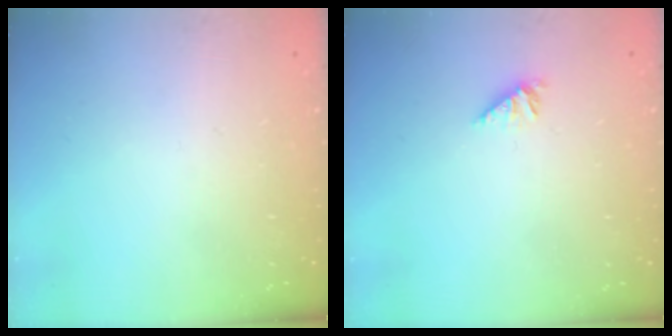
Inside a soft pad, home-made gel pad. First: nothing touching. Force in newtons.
{"total": 1.9, "press": 1.9, "slide": 0.4}